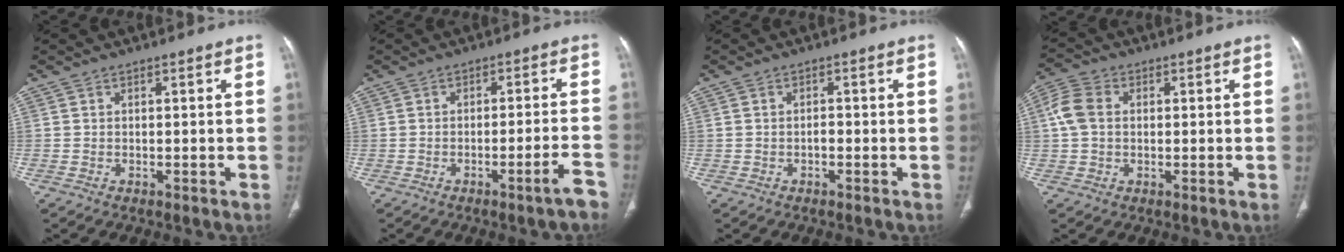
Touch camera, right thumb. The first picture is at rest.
{"total": 3.5, "force": [-2.4, 0.1, 2.5], "torque": [-0.045, 0.015, -0.032]}
{"total": 1.0, "force": [-0.5, 0.6, 0.6], "torque": [-0.008, 0.004, -0.010]}
{"total": 5.9, "force": [0.7, 4.4, 3.9], "torque": [-0.091, 0.017, 0.009]}